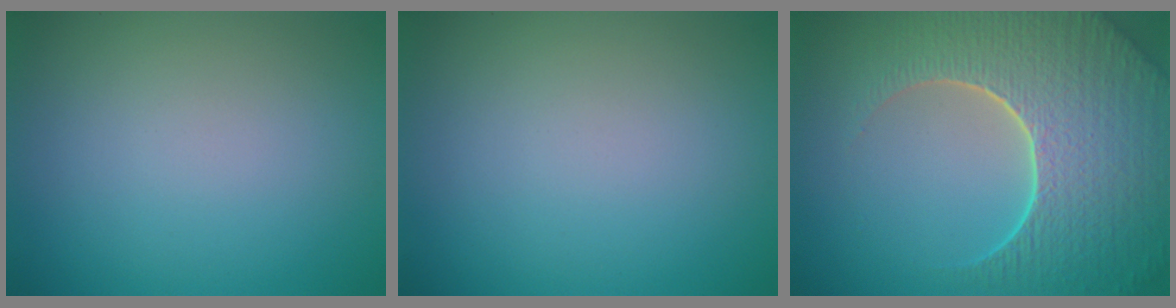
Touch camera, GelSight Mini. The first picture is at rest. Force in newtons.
{"total": 0.0}
{"total": 9.1, "press": 6.5, "slide": 6.3}